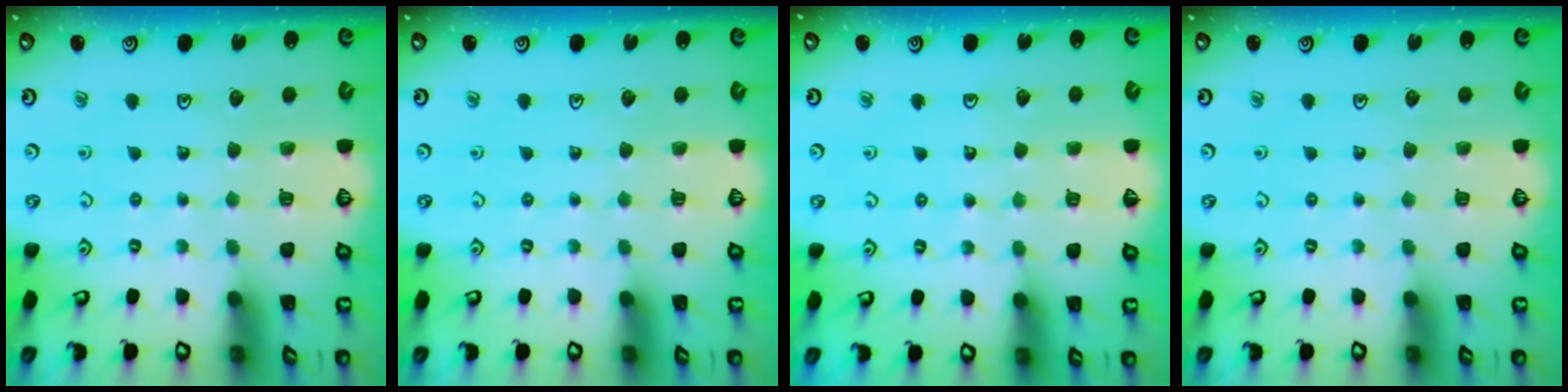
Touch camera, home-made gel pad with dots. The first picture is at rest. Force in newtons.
{"total": 0.0}
{"total": 2.9, "press": 2.9, "slide": 0.3}
{"total": 0.0}